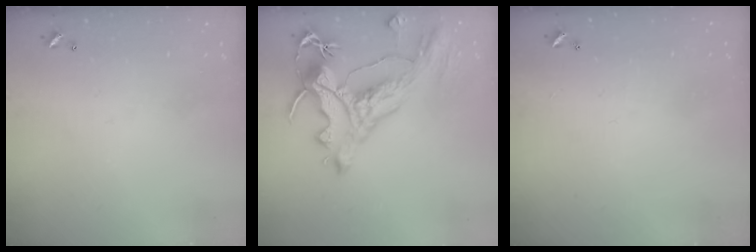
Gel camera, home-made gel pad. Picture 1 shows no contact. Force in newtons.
{"total": 5.1, "press": 4.8, "slide": 1.7}
{"total": 0.6, "press": 0.2, "slide": 0.6}